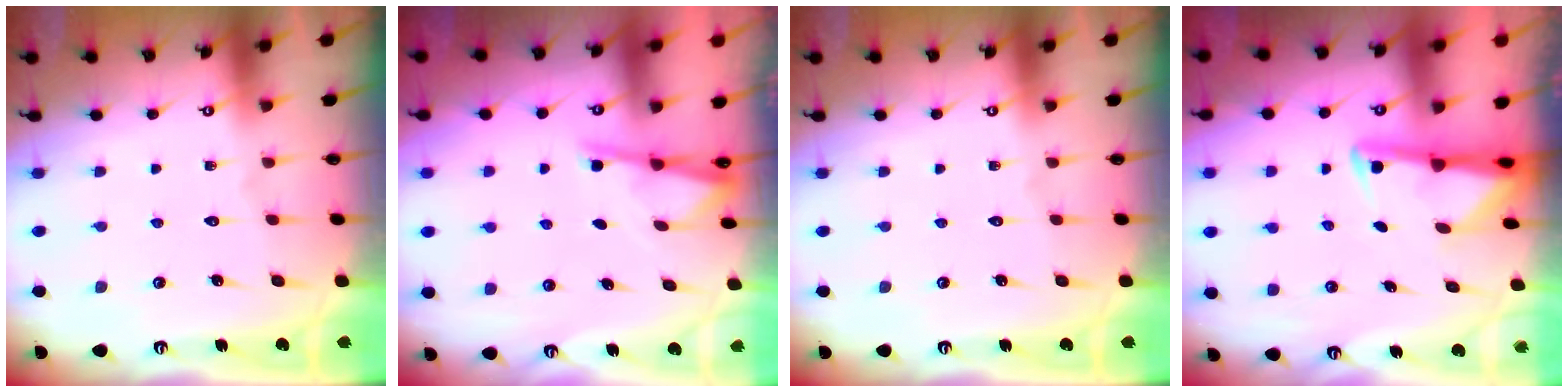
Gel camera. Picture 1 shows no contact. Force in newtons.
{"total": 3.0, "press": 3.0, "slide": 0.3}
{"total": 0.0}
{"total": 2.8, "press": 2.8, "slide": 0.7}